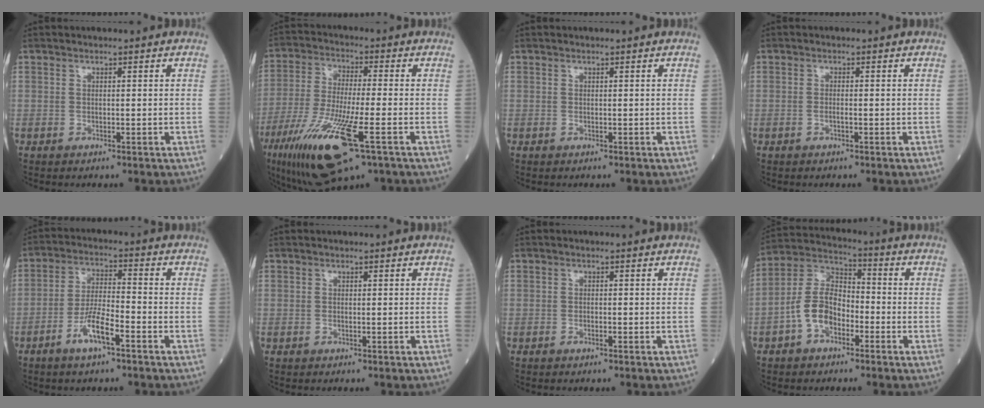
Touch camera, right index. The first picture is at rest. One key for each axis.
{"total": 16.5, "fx": -7.7, "fy": 2.5, "fz": 14.3, "tx": -0.303, "ty": -0.043, "tz": -0.133}
{"total": 0.0}
{"total": 1.0, "fx": -0.3, "fy": 0.2, "fz": 1.0, "tx": -0.021, "ty": 0.000, "tz": -0.006}
{"total": 7.0, "fx": -3.8, "fy": 1.3, "fz": 5.8, "tx": -0.113, "ty": 0.001, "tz": -0.072}
{"total": 0.0}
{"total": 0.5, "fx": -0.3, "fy": 0.1, "fz": 0.4, "tx": -0.007, "ty": 0.000, "tz": -0.005}
{"total": 8.8, "fx": -3.5, "fy": 5.3, "fz": 6.1, "tx": -0.134, "ty": 0.026, "tz": -0.074}